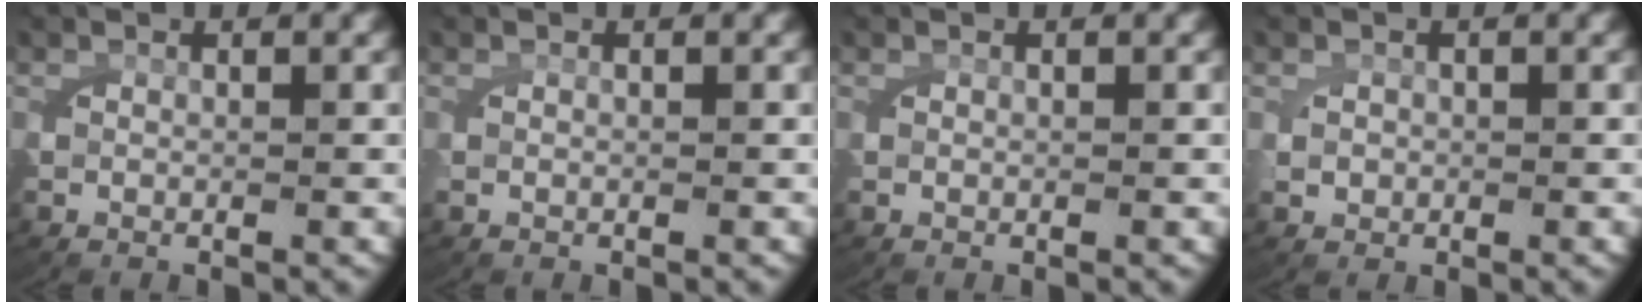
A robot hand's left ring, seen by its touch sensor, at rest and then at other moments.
{"total": 0.0}
{"total": 0.0}
{"total": 0.7, "force": [0.1, 0.6, 0.3], "torque": [-0.015, -0.004, 0.007]}